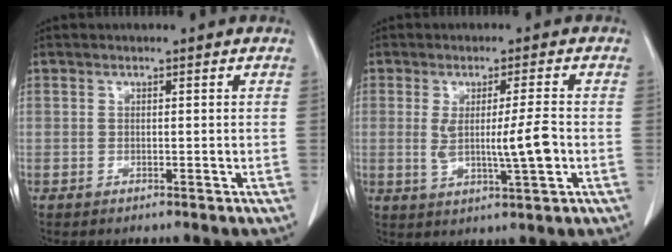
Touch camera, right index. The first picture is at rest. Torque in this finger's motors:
{"motor_torque": [0.28, -0.02, 0.18, 0.08]}